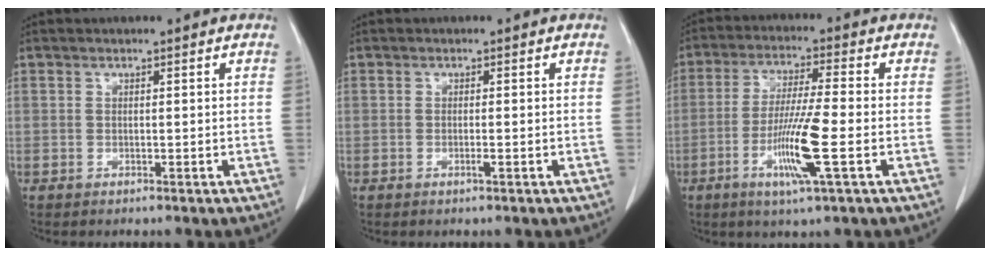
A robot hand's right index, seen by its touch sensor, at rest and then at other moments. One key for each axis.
{"total": 0.9, "fx": -0.4, "fy": -0.1, "fz": 0.8, "tx": -0.017, "ty": -0.002, "tz": -0.006}
{"total": 10.1, "fx": -3.2, "fy": -0.4, "fz": 9.6, "tx": -0.188, "ty": -0.016, "tz": -0.062}